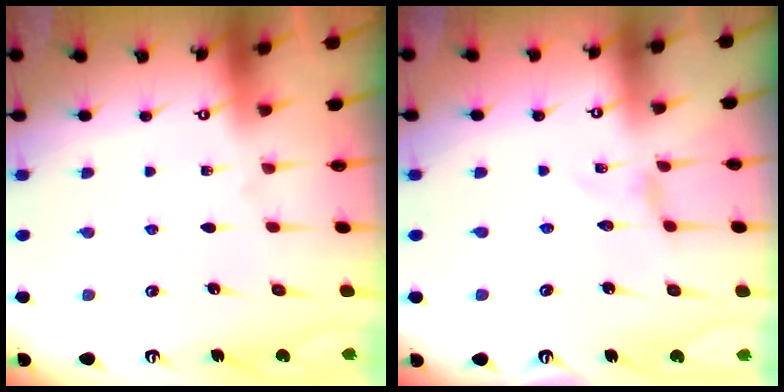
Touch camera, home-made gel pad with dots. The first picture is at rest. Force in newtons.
{"total": 0.0}